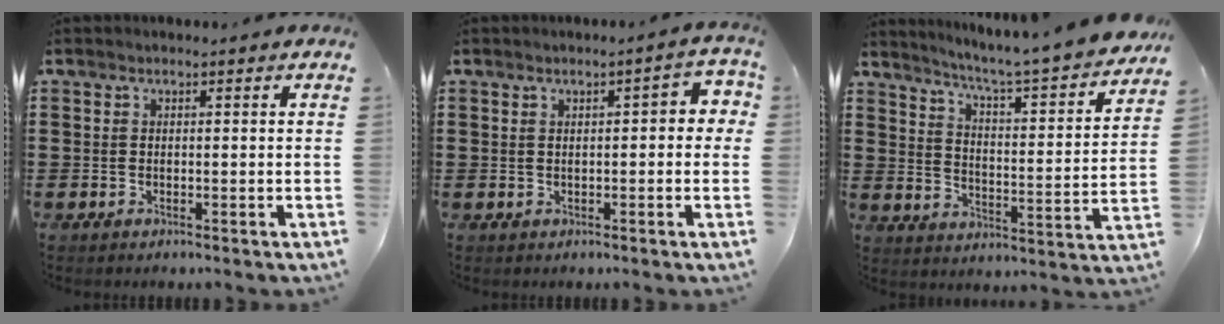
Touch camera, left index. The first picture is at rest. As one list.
[{"total": 2.6, "force": [0.0, 0.8, 2.5], "torque": [-0.037, 0.003, -0.005]}, {"total": 4.8, "force": [4.4, -0.7, 1.8], "torque": [-0.060, -0.044, 0.062]}]